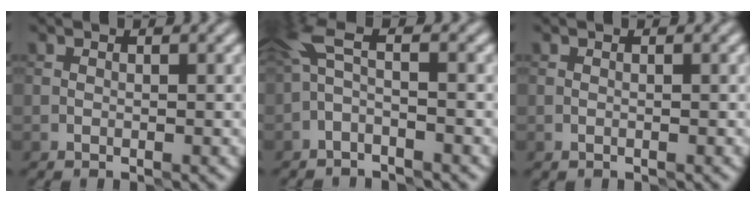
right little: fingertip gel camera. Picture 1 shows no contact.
{"total": 2.3, "force": [-0.8, 0.7, 2.0], "torque": [-0.049, 0.011, -0.025]}
{"total": 0.0}